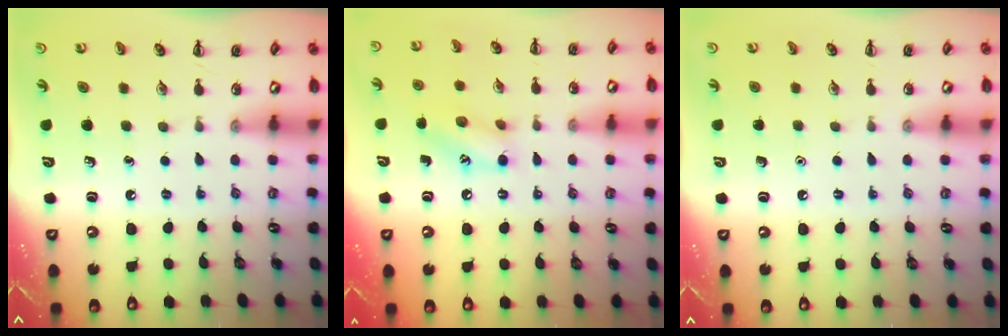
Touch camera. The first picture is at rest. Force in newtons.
{"total": 10.8, "press": 10.7, "slide": 1.6}
{"total": 1.5, "press": 1.5, "slide": 0.1}